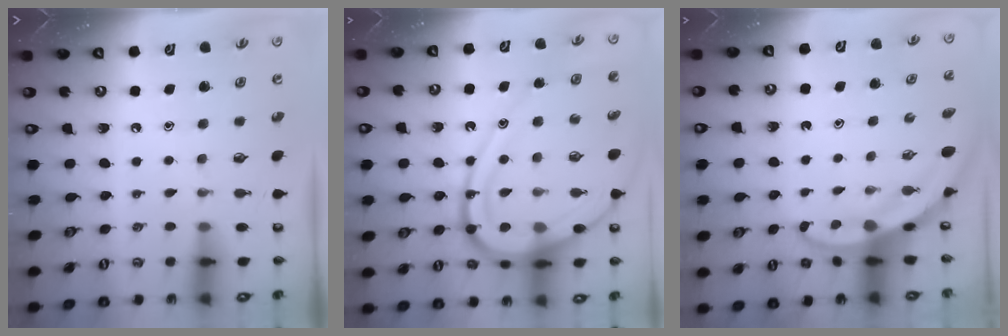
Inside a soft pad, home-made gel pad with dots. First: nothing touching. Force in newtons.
{"total": 20.7, "press": 20.6, "slide": 2.3}
{"total": 4.0, "press": 4.0, "slide": 0.2}